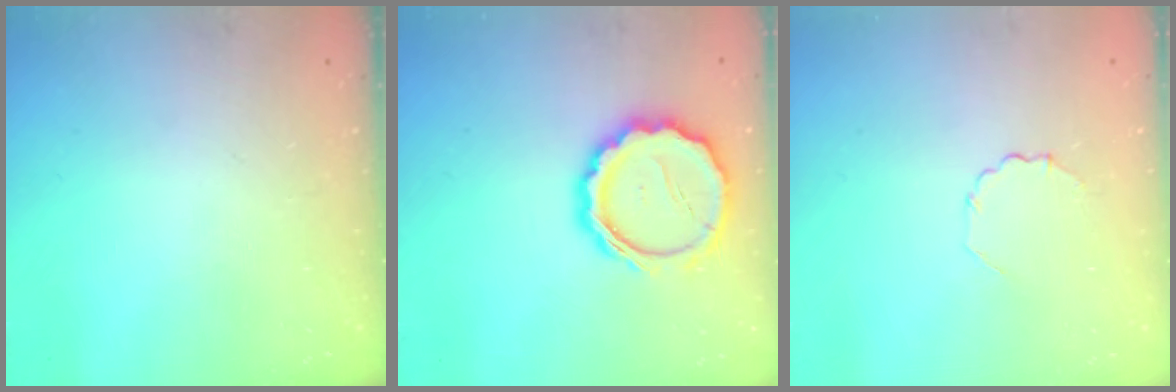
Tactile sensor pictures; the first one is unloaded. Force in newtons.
{"total": 14.6, "press": 14.3, "slide": 2.8}
{"total": 2.8, "press": 2.6, "slide": 1.1}